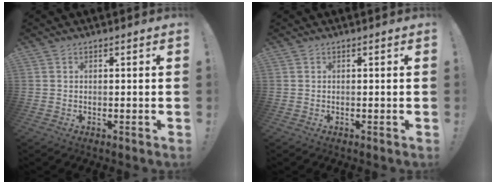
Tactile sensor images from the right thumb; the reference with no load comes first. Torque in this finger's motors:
{"motor_torque": [-0.01, 0.18, 0.07, -0.16, -0.03]}